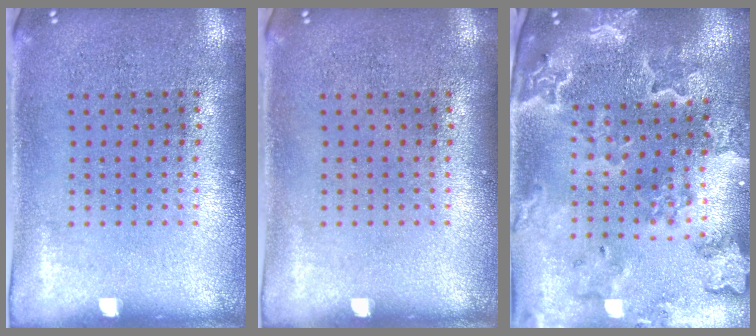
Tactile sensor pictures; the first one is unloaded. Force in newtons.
{"total": 0.0}
{"total": 2.4, "press": 2.3, "slide": 0.7}